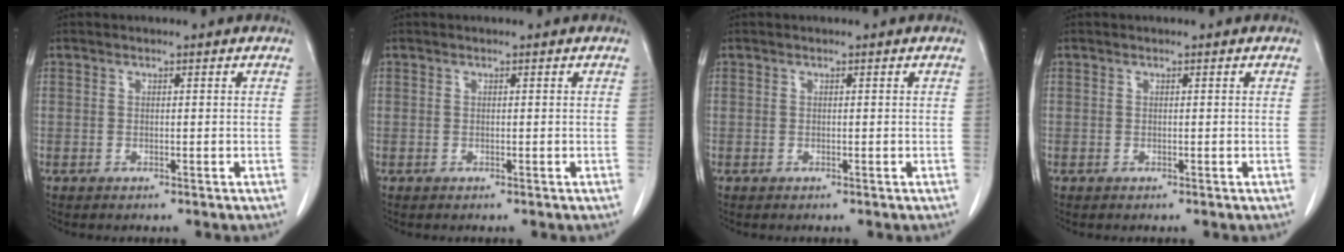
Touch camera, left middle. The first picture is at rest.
{"total": 0.0}
{"total": 0.0}
{"total": 0.0}